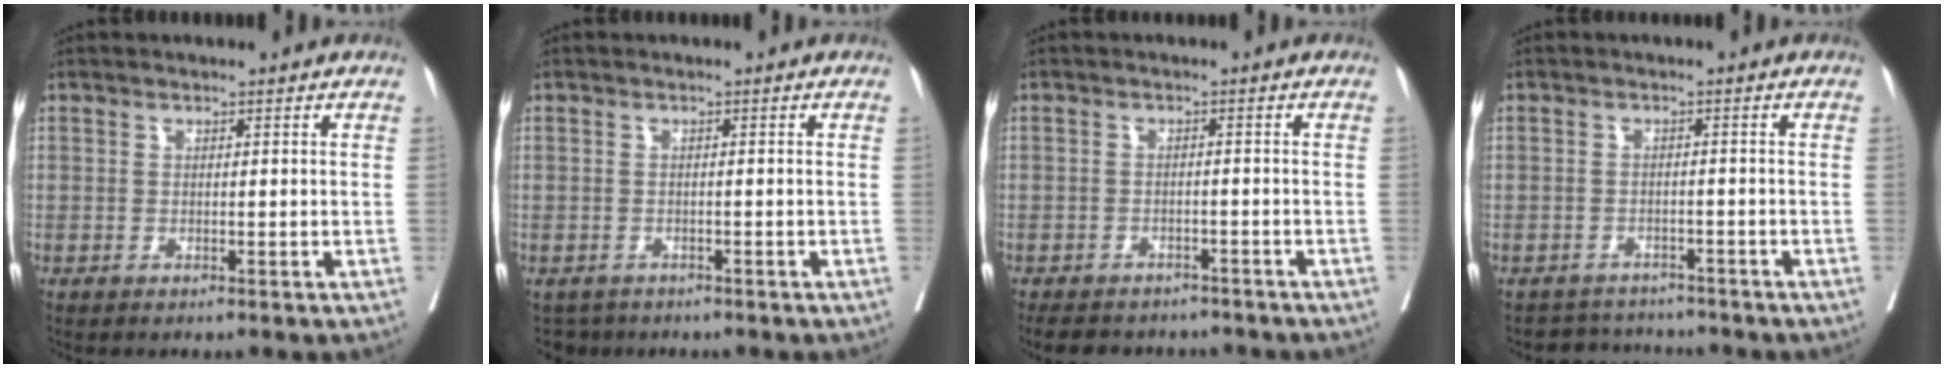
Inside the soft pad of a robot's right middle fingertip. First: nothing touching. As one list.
[{"total": 2.8, "force": [-2.2, 1.7, 0.0], "torque": [0.001, 0.000, -0.034]}, {"total": 8.8, "force": [-7.8, 3.6, 2.0], "torque": [-0.028, 0.001, -0.097]}, {"total": 3.9, "force": [-3.6, 1.2, -0.9], "torque": [0.014, 0.010, -0.055]}]